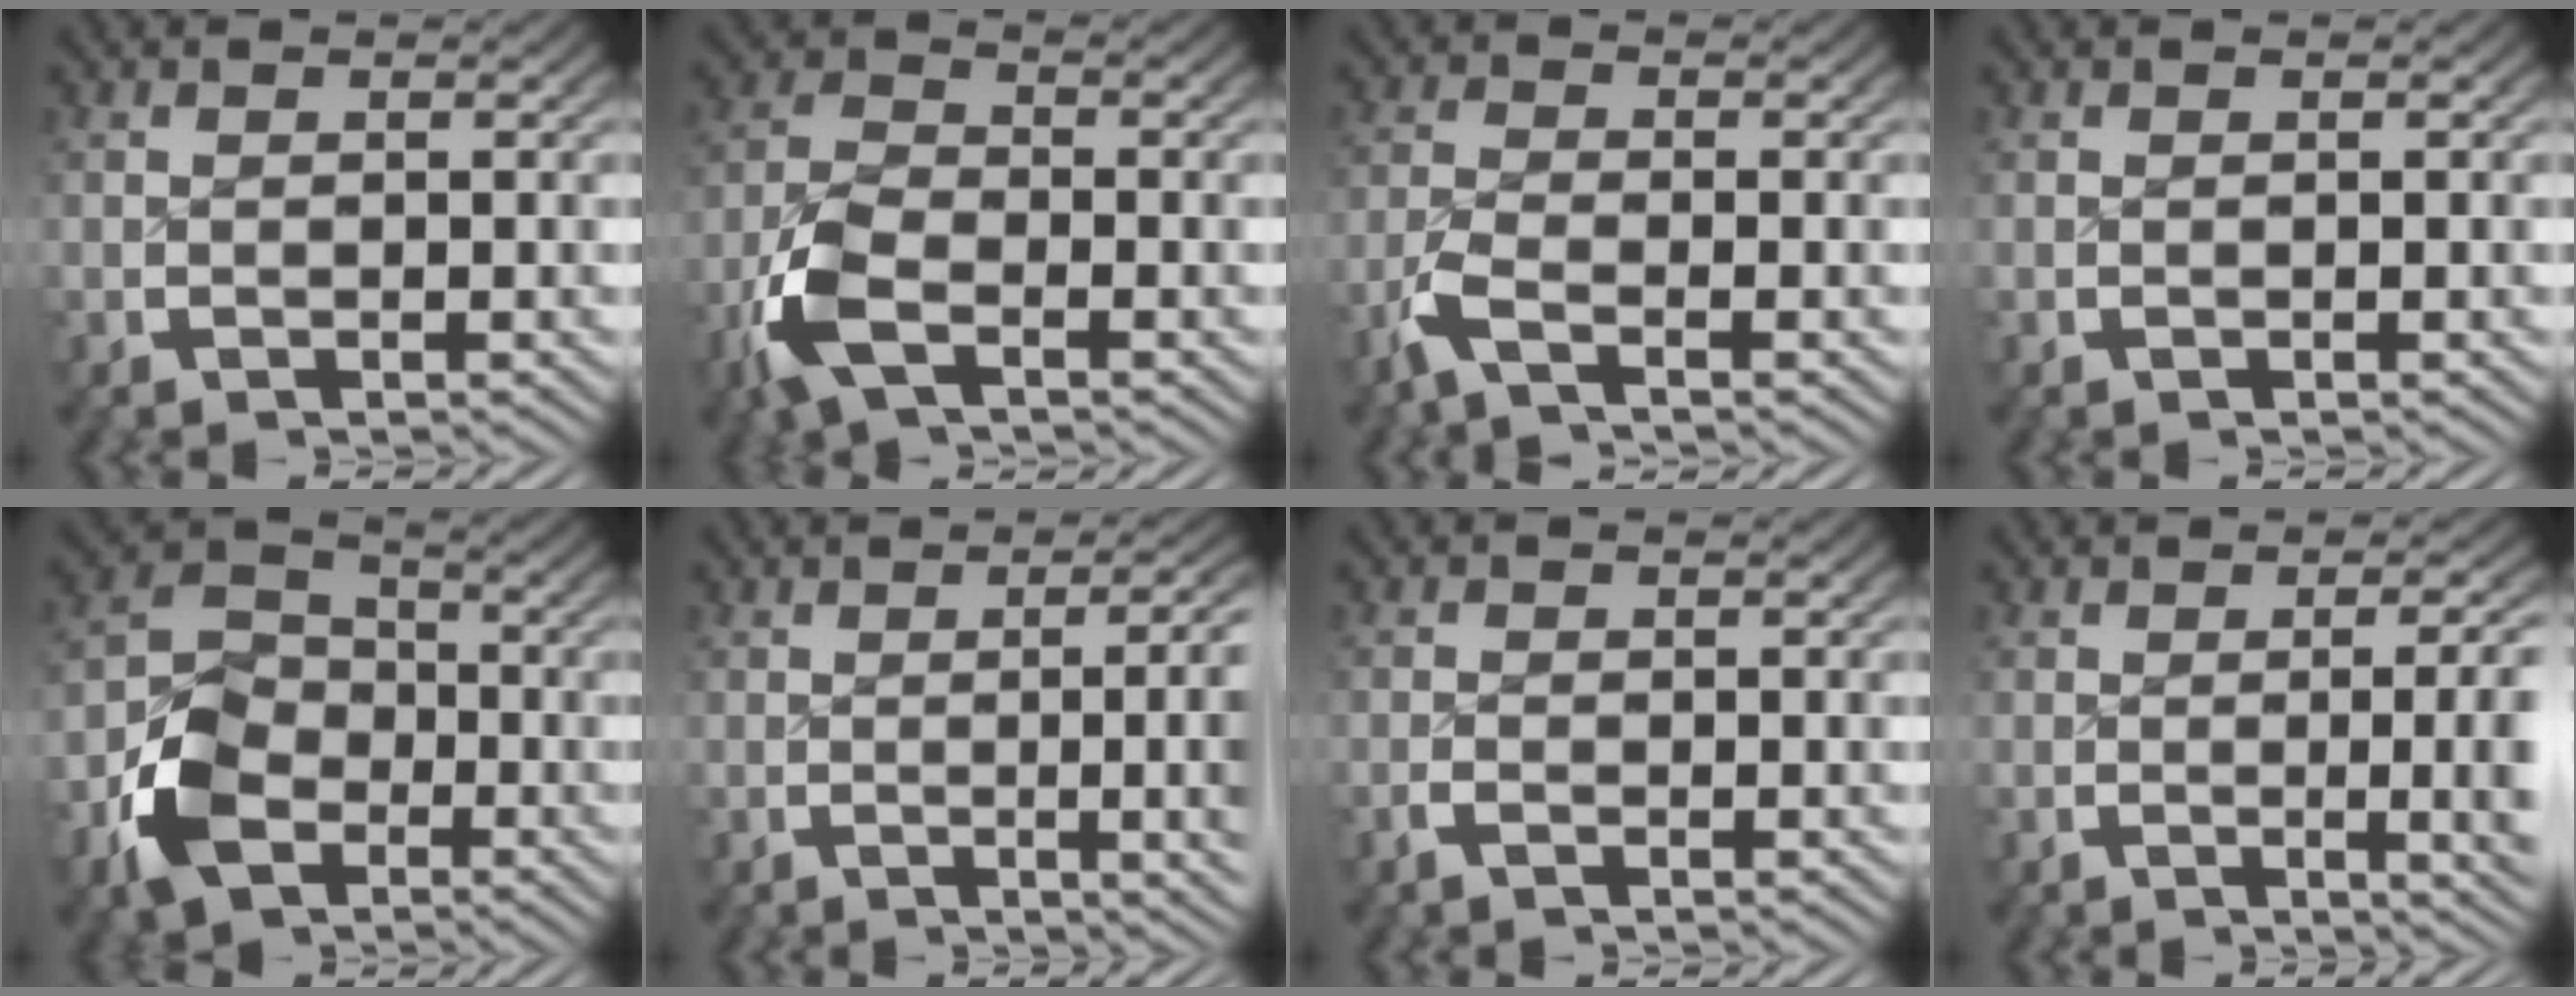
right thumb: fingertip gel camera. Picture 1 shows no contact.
{"total": 5.5, "force": [-2.5, 3.1, 3.8], "torque": [-0.081, -0.007, -0.050]}
{"total": 3.0, "force": [-1.9, 0.9, 2.2], "torque": [-0.053, -0.002, -0.042]}
{"total": 0.0}
{"total": 8.0, "force": [-3.1, 6.0, 4.3], "torque": [-0.074, -0.008, -0.056]}
{"total": 7.2, "force": [-0.9, 2.5, 6.7], "torque": [-0.070, 0.012, -0.023]}
{"total": 0.9, "force": [-0.9, 0.2, 0.2], "torque": [-0.003, -0.003, -0.020]}
{"total": 4.9, "force": [-1.1, 1.2, 4.6], "torque": [-0.056, 0.003, -0.020]}